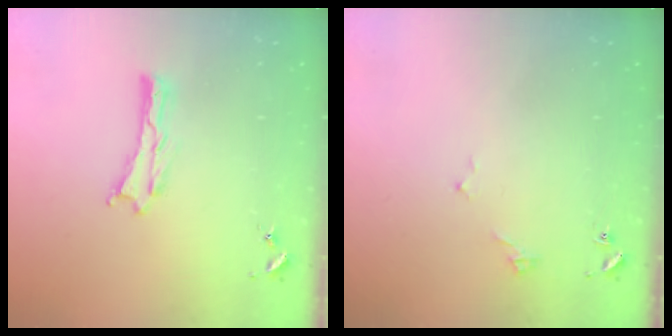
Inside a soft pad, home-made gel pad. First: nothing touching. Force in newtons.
{"total": 2.9, "press": 2.9, "slide": 0.3}